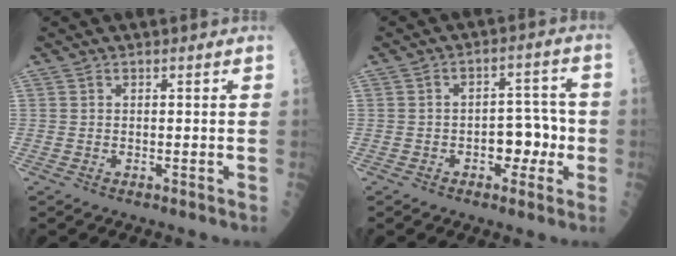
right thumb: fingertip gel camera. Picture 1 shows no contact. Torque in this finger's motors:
{"motor_torque": [1.00, 0.84, 0.60, 0.13, 0.01]}